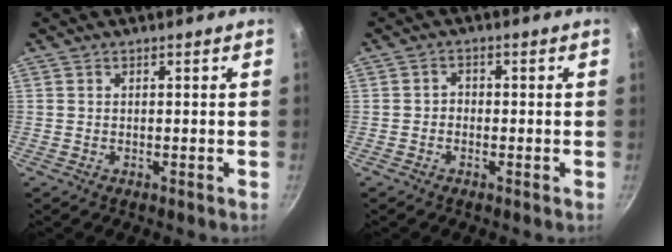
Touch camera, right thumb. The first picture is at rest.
{"total": 1.7, "force": [-0.7, 1.3, 0.7], "torque": [-0.007, 0.010, -0.017]}